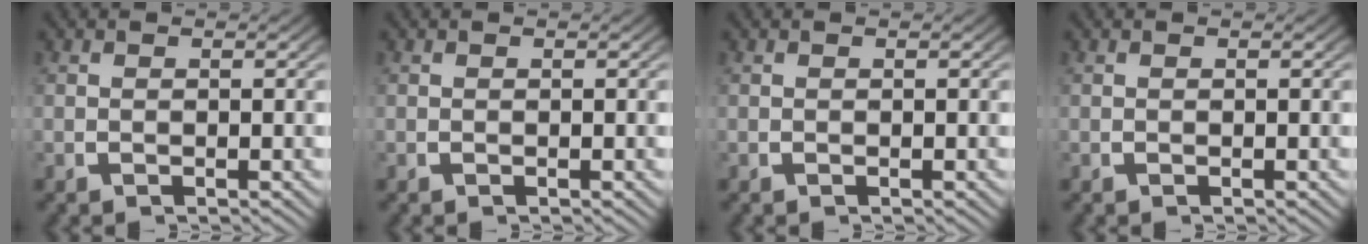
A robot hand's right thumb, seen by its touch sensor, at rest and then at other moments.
{"total": 0.0}
{"total": 0.0}
{"total": 0.0}